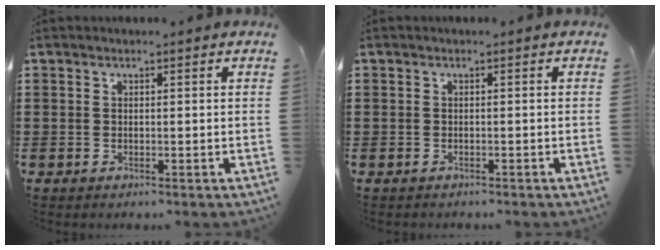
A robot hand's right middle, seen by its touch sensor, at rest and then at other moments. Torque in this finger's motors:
{"motor_torque": [-0.67, 0.57, -0.48, -0.11]}